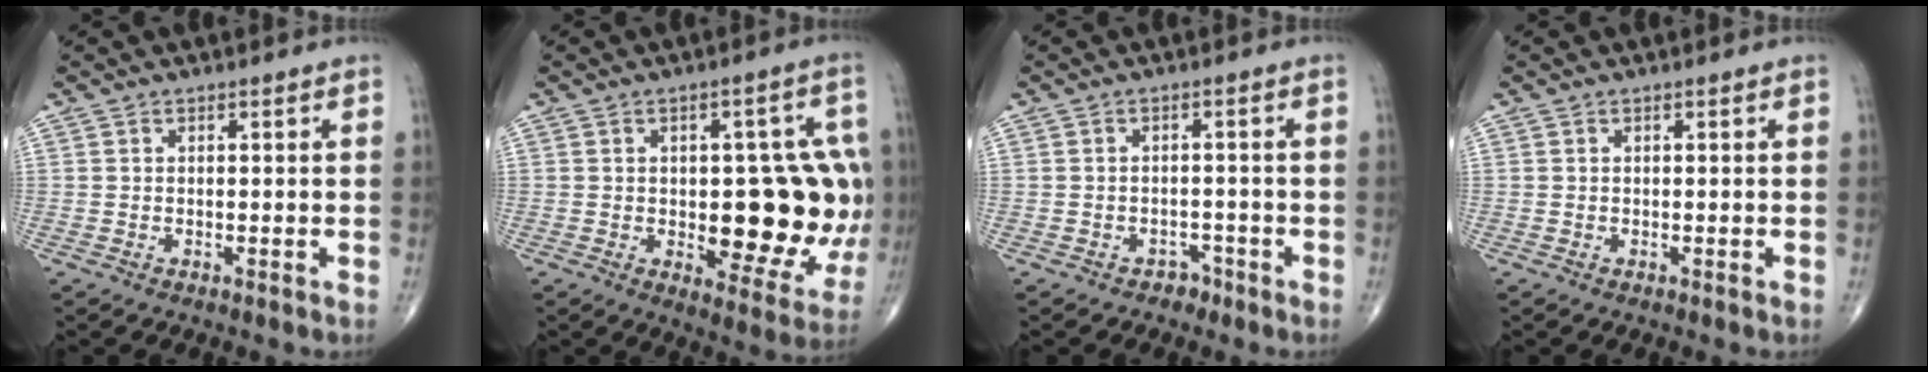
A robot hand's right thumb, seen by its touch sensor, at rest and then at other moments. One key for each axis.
{"total": 18.1, "fx": -0.5, "fy": 8.3, "fz": 16.1, "tx": -0.170, "ty": -0.005, "tz": 0.006}
{"total": 2.0, "fx": -1.6, "fy": 1.3, "fz": 0.1, "tx": 0.002, "ty": 0.013, "tz": -0.025}
{"total": 0.0}